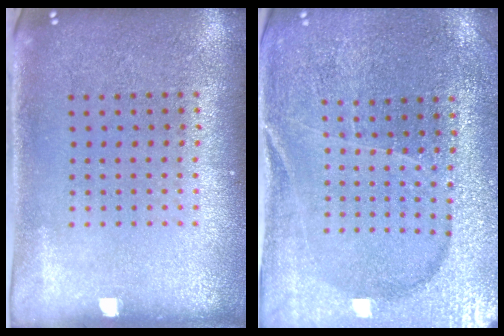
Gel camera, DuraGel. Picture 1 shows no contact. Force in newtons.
{"total": 3.0, "press": 3.0, "slide": 0.3}